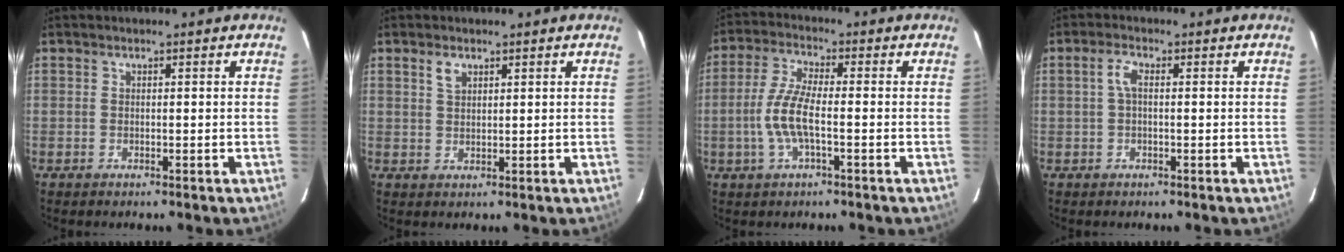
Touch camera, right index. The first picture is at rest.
{"total": 2.3, "force": [1.4, 1.3, 1.3], "torque": [-0.024, 0.004, 0.027]}
{"total": 8.0, "force": [-1.7, 1.9, 7.6], "torque": [-0.163, 0.003, -0.037]}
{"total": 2.4, "force": [0.1, 0.9, 2.2], "torque": [-0.049, 0.008, 0.002]}